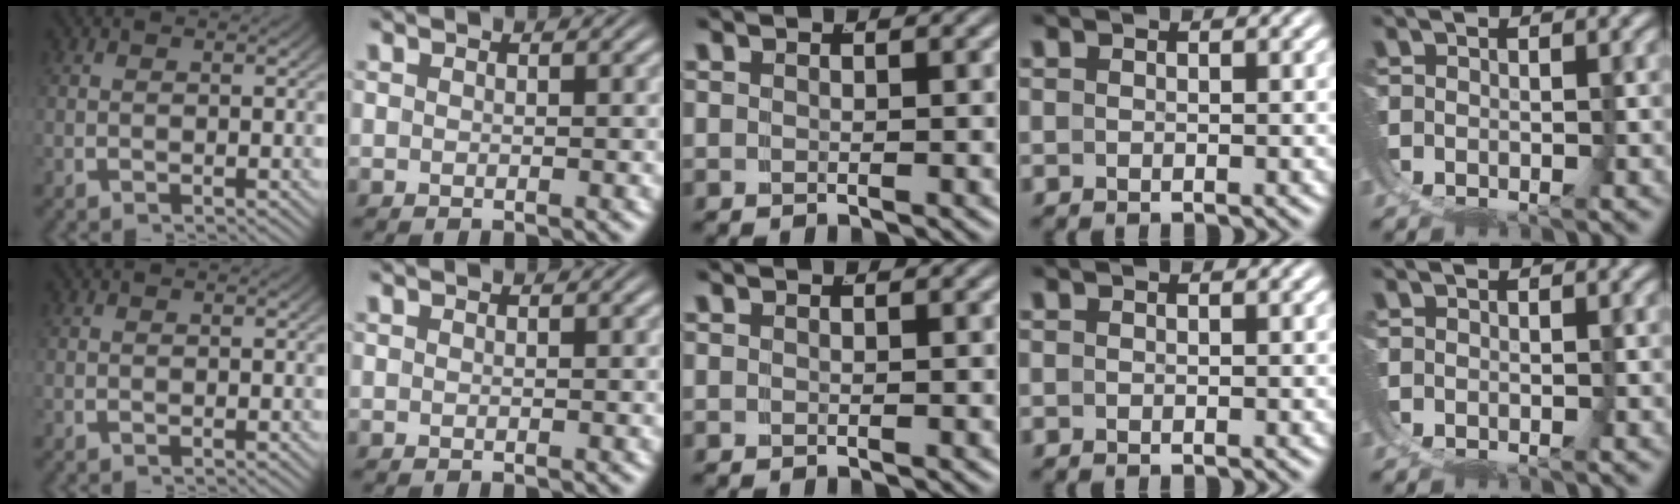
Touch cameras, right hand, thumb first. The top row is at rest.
{}